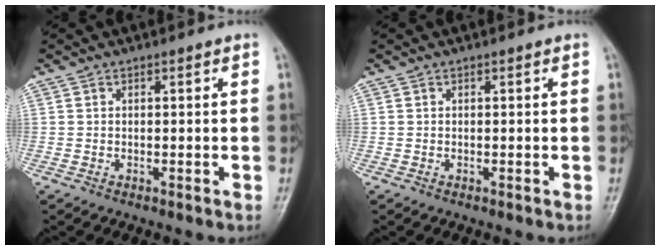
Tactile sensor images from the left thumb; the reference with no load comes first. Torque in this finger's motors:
{"motor_torque": [0.00, 0.00, 0.00, 0.00, 0.00]}